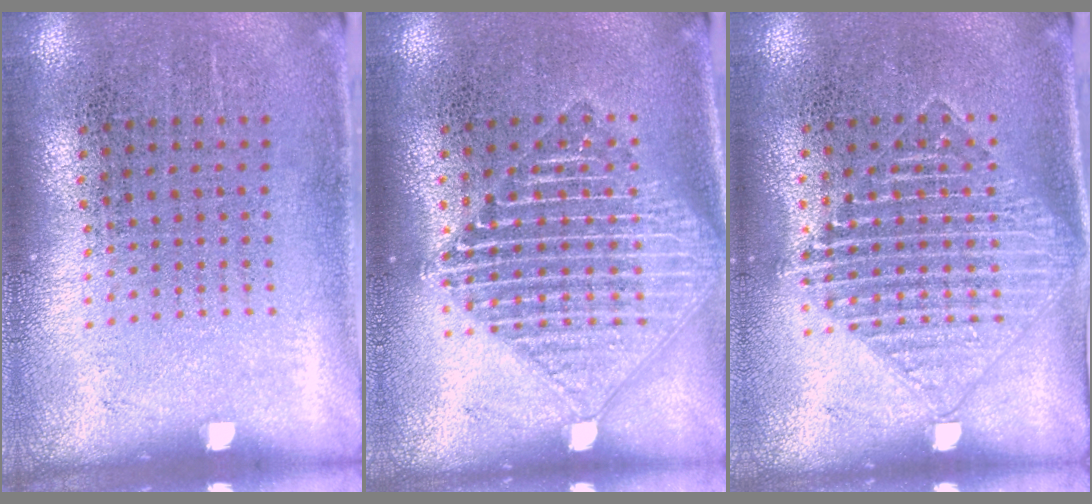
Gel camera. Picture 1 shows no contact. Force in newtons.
{"total": 2.1, "press": 2.1, "slide": 0.3}
{"total": 1.6, "press": 1.4, "slide": 0.8}